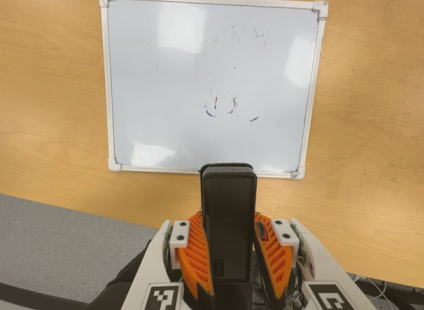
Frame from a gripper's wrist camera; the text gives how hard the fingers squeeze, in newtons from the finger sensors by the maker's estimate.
{"total": 9.6, "left": 7.8, "right": 11.3}